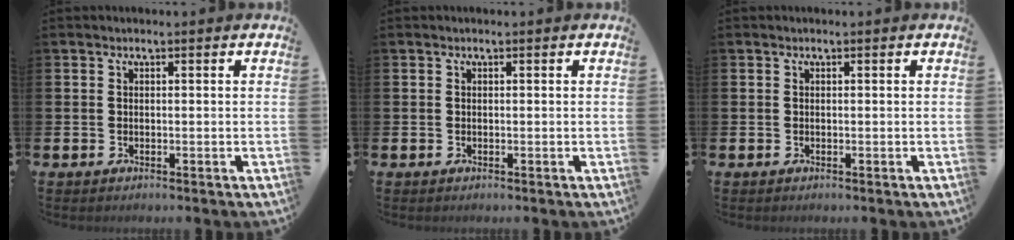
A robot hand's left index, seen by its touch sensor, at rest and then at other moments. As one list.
[{"total": 0.0}, {"total": 0.0}]